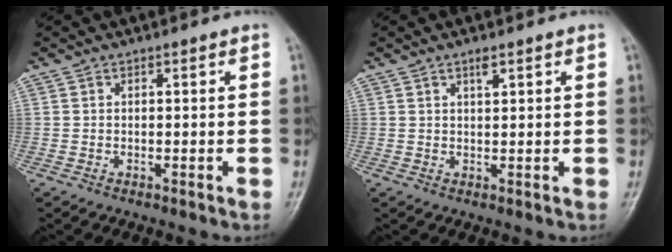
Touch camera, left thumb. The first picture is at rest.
{"total": 2.0, "force": [1.2, 0.6, 1.4], "torque": [-0.023, -0.004, 0.021]}